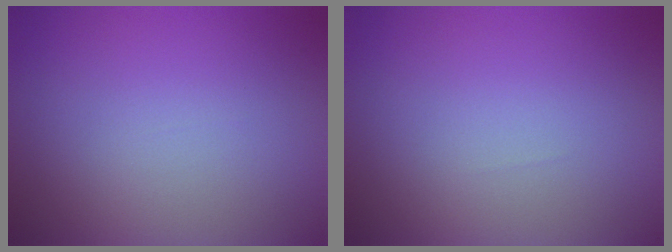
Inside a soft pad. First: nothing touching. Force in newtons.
{"total": 0.0}